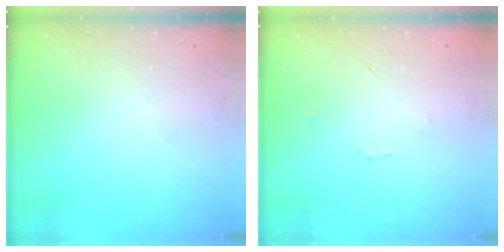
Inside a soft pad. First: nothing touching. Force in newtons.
{"total": 3.0, "press": 3.0, "slide": 0.2}